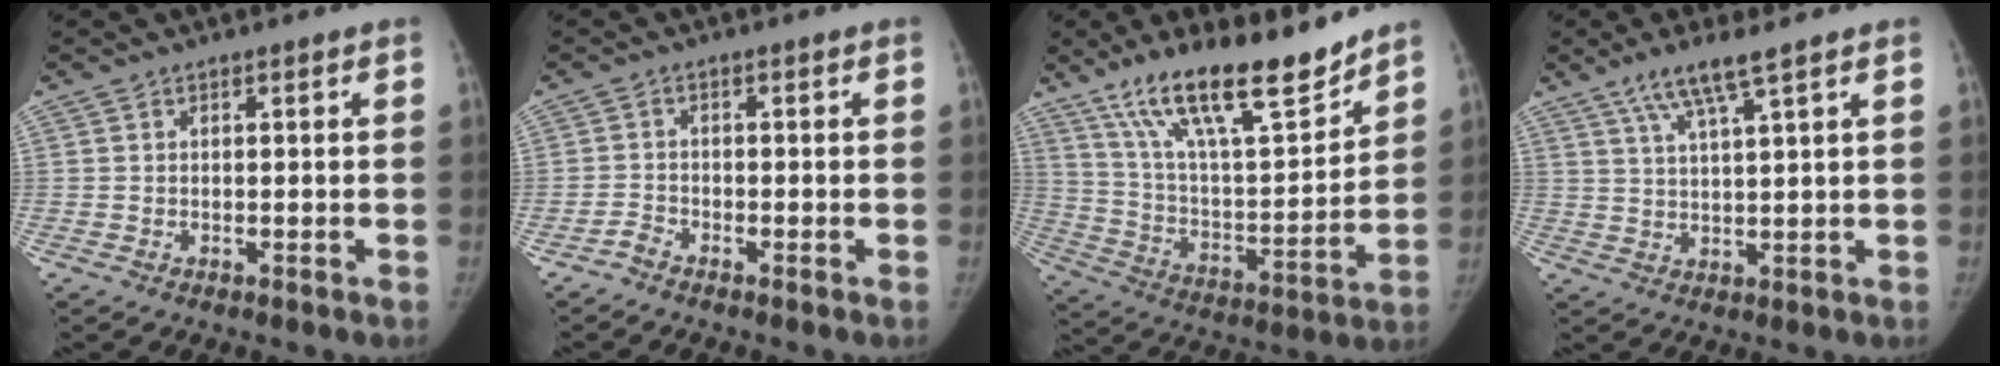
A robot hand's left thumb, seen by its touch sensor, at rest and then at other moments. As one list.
[{"total": 1.6, "force": [-1.5, 0.5, 0.4], "torque": [-0.009, 0.004, -0.032]}, {"total": 21.2, "force": [15.8, 5.4, 13.1], "torque": [-0.192, -0.081, 0.280]}, {"total": 6.7, "force": [4.4, 0.4, 5.0], "torque": [-0.105, -0.015, 0.090]}]